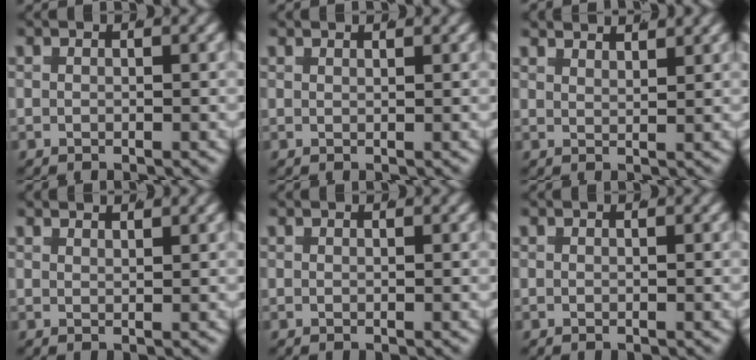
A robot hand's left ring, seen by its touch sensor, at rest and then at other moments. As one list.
[{"total": 1.1, "force": [1.1, -0.1, 0.0], "torque": [0.004, 0.003, 0.019]}, {"total": 2.7, "force": [2.6, 0.4, 0.6], "torque": [-0.009, 0.001, 0.044]}, {"total": 1.9, "force": [1.9, 0.1, 0.3], "torque": [-0.001, 0.003, 0.032]}, {"total": 0.5, "force": [0.5, -0.2, -0.1], "torque": [0.004, 0.002, 0.009]}, {"total": 0.0}]